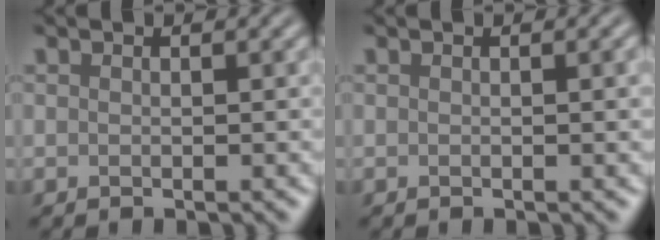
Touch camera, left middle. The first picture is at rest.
{"total": 1.1, "force": [-0.1, 0.2, 1.1], "torque": [-0.006, 0.008, 0.002]}